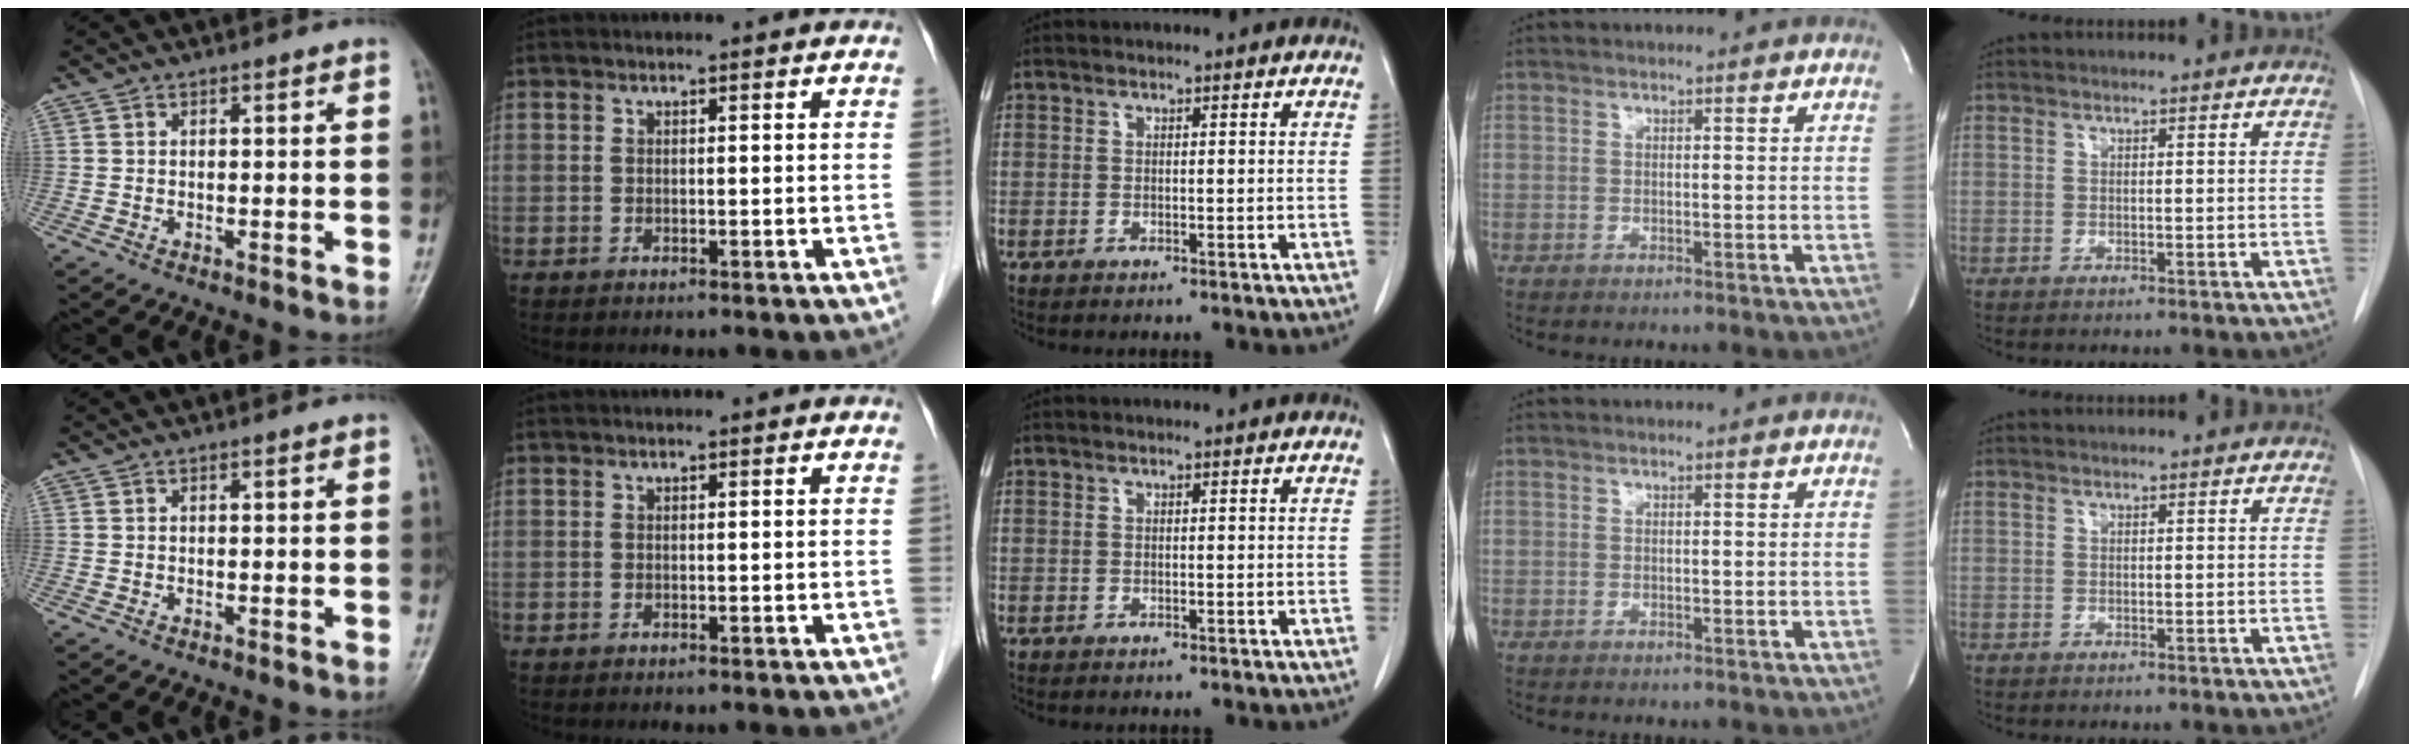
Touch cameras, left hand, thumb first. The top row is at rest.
{}